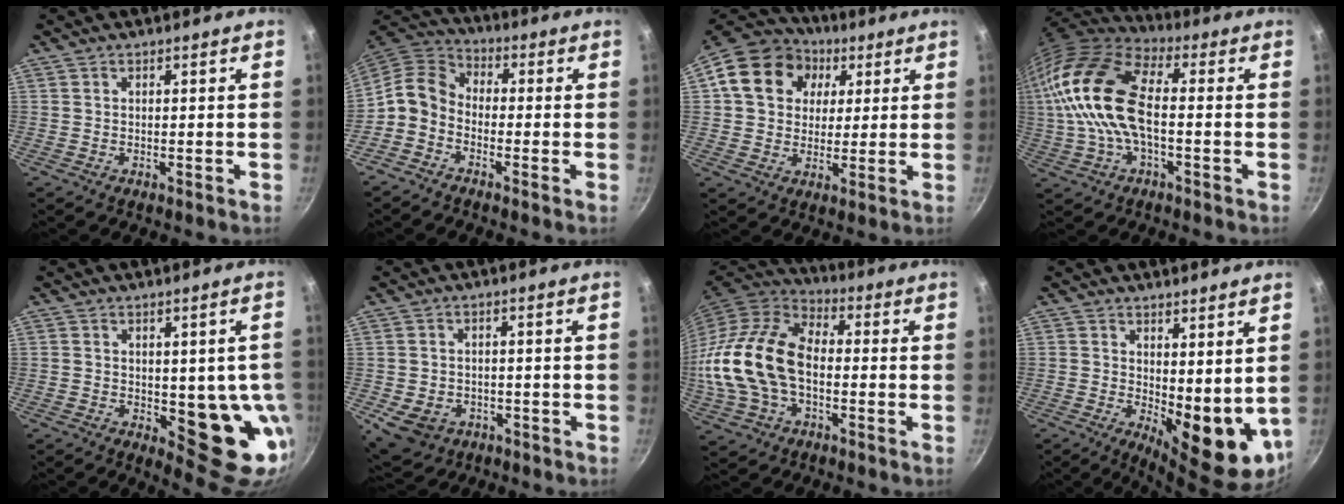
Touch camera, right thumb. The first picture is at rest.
{"total": 7.6, "force": [-2.5, 5.7, 4.3], "torque": [-0.074, 0.043, -0.070]}
{"total": 16.5, "force": [4.8, 13.6, 8.2], "torque": [-0.130, 0.019, 0.069]}
{"total": 20.0, "force": [0.3, 10.5, 17.0], "torque": [-0.337, 0.027, -0.007]}
{"total": 13.6, "force": [-1.9, 6.7, 11.7], "torque": [-0.085, -0.014, -0.017]}
{"total": 7.8, "force": [-2.7, 6.1, 4.1], "torque": [-0.054, 0.014, -0.029]}
{"total": 20.2, "force": [-2.0, 12.9, 15.4], "torque": [-0.293, 0.035, -0.045]}
{"total": 11.5, "force": [1.9, 5.3, 10.0], "torque": [-0.109, -0.034, 0.038]}